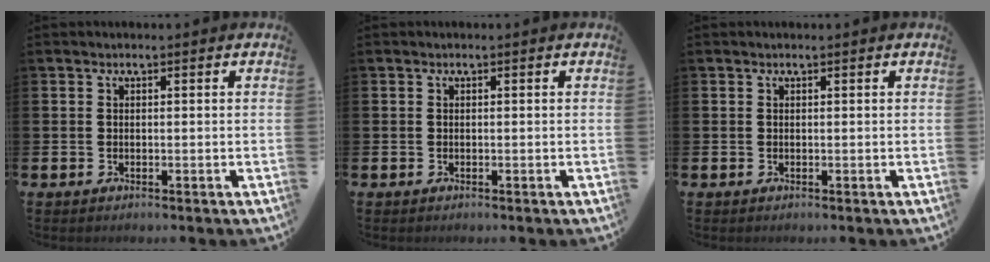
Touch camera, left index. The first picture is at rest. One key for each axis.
{"total": 0.0}
{"total": 0.0}